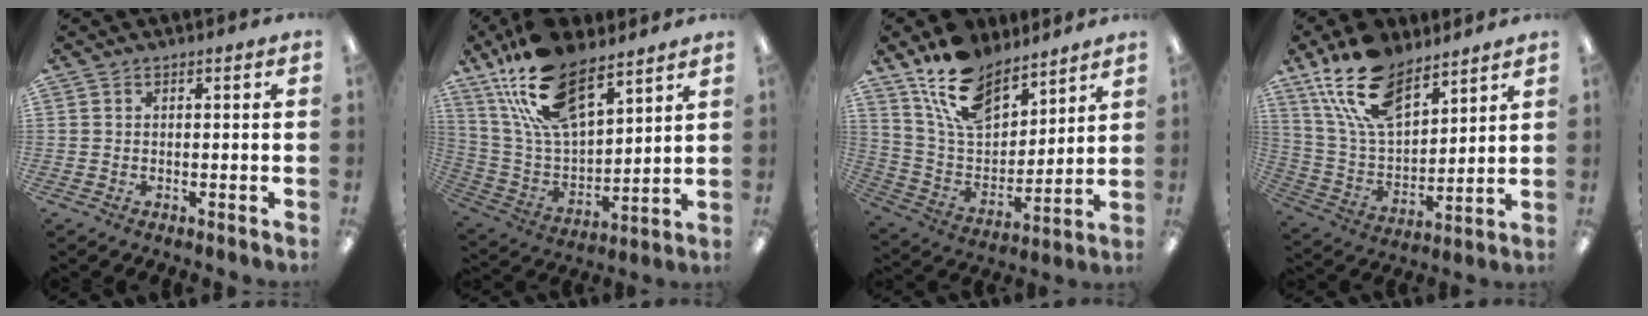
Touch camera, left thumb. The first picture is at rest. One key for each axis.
{"total": 21.1, "fx": 14.4, "fy": 8.9, "fz": 12.5, "tx": -0.254, "ty": -0.069, "tz": 0.261}
{"total": 16.6, "fx": 12.4, "fy": 8.2, "fz": 7.5, "tx": -0.157, "ty": -0.062, "tz": 0.232}
{"total": 18.3, "fx": 12.5, "fy": 8.9, "fz": 10.0, "tx": -0.203, "ty": -0.054, "tz": 0.231}